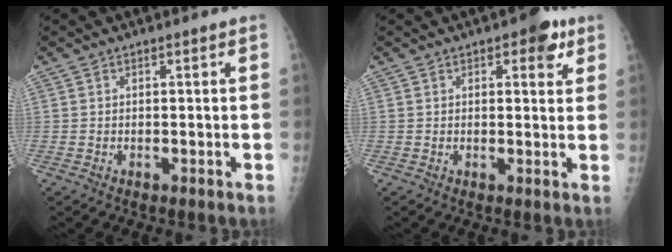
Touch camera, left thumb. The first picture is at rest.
{"total": 4.8, "force": [2.4, 2.4, 3.4], "torque": [-0.020, -0.006, 0.022]}